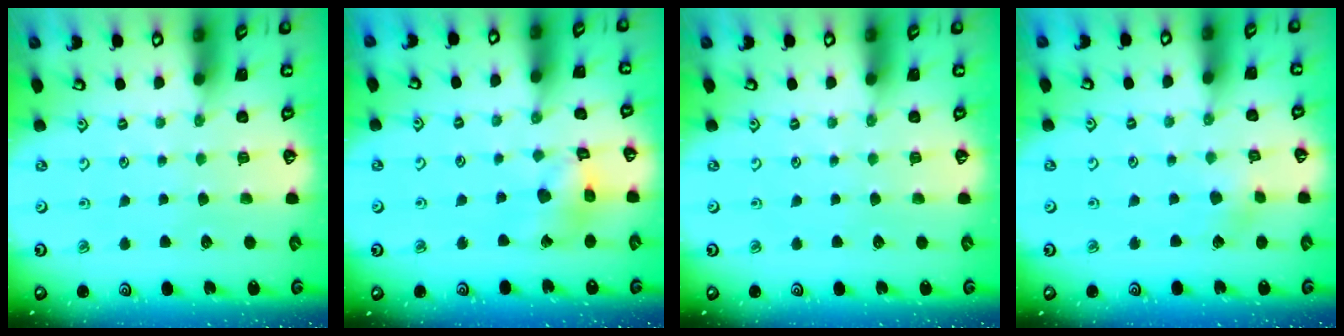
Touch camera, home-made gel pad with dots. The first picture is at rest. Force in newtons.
{"total": 10.3, "press": 10.3, "slide": 1.2}
{"total": 0.0}
{"total": 3.0, "press": 2.9, "slide": 0.6}